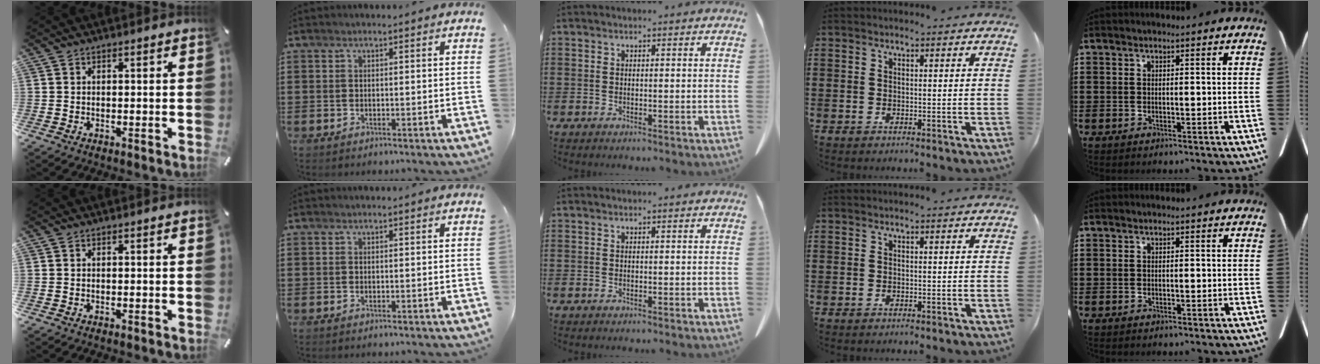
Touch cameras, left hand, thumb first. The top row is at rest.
{}